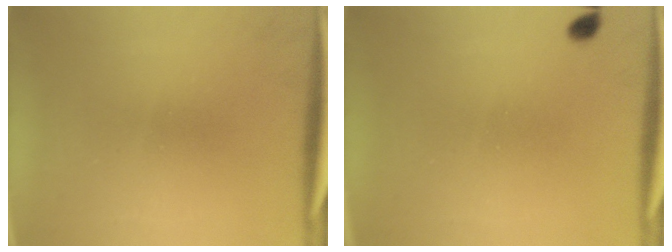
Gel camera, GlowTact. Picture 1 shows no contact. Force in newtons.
{"total": 1.1}